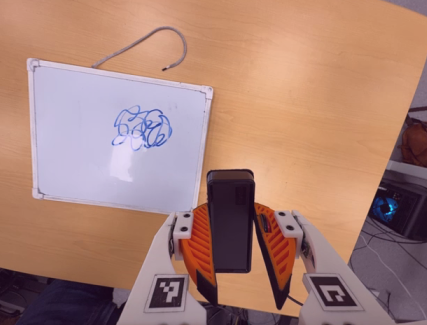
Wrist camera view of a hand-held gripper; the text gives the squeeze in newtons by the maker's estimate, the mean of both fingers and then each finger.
{"total": 6.2, "left": 5.6, "right": 6.9}